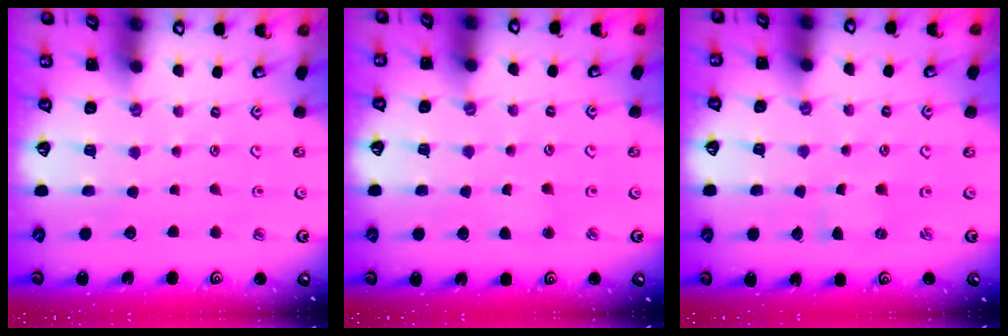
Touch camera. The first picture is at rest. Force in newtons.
{"total": 1.9, "press": 1.9, "slide": 0.2}
{"total": 0.0}